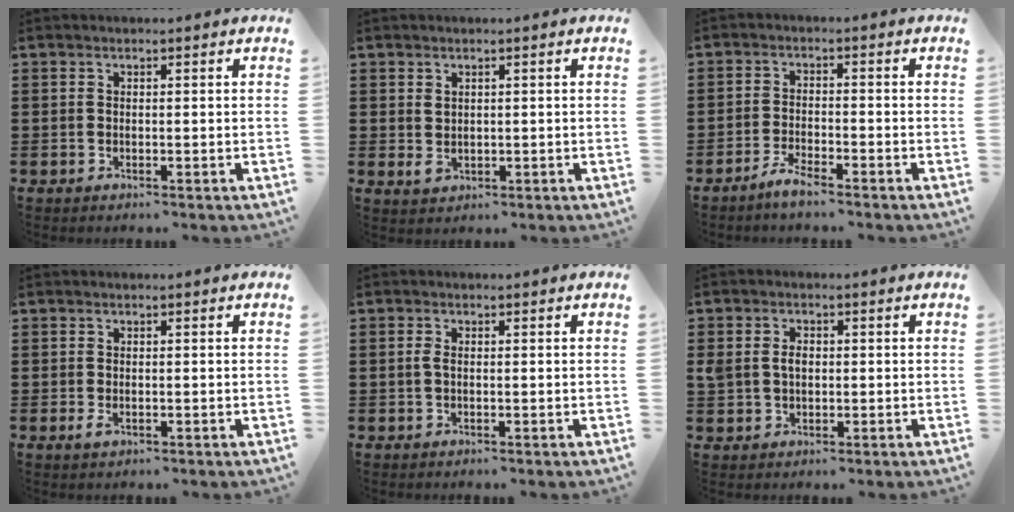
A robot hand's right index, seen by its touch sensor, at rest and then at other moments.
{"total": 1.7, "force": [0.5, 1.1, 1.2], "torque": [-0.026, -0.001, 0.011]}
{"total": 2.8, "force": [-2.5, 0.1, 1.1], "torque": [-0.028, 0.002, -0.050]}
{"total": 1.0, "force": [-0.2, 0.5, 0.9], "torque": [-0.016, -0.001, -0.004]}
{"total": 1.3, "force": [-0.1, 0.5, 1.2], "torque": [-0.032, -0.003, -0.005]}
{"total": 2.9, "force": [0.2, 2.1, 1.9], "torque": [-0.049, 0.008, 0.000]}